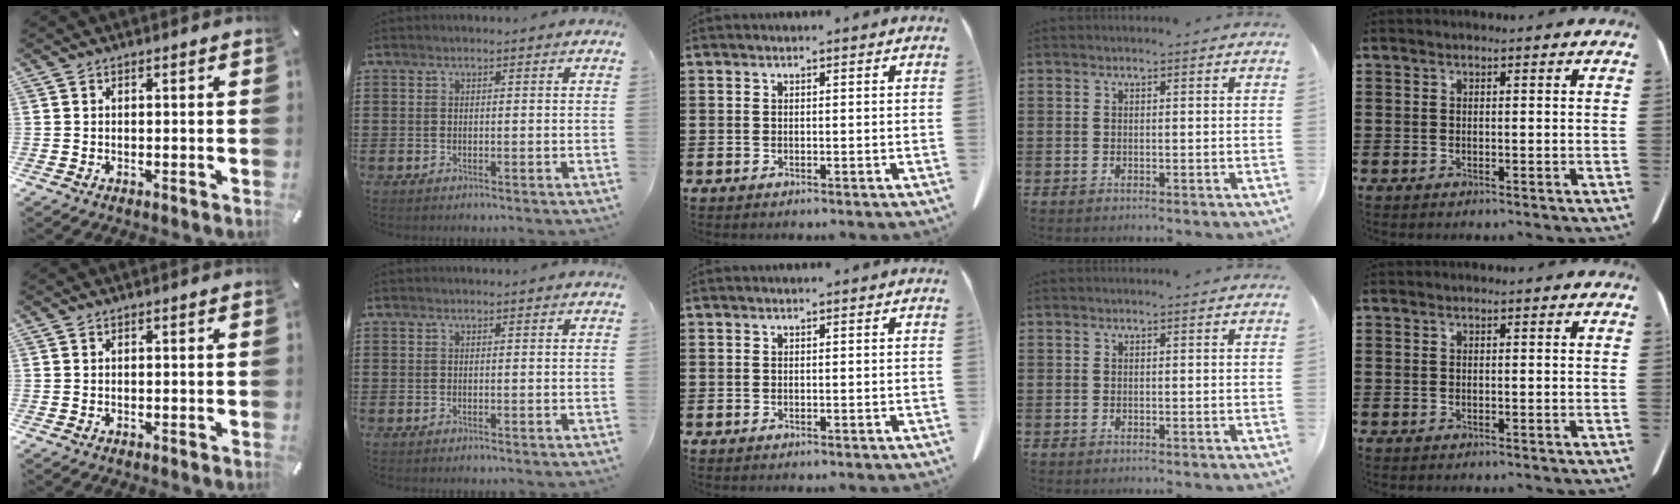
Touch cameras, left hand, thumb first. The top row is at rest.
{}